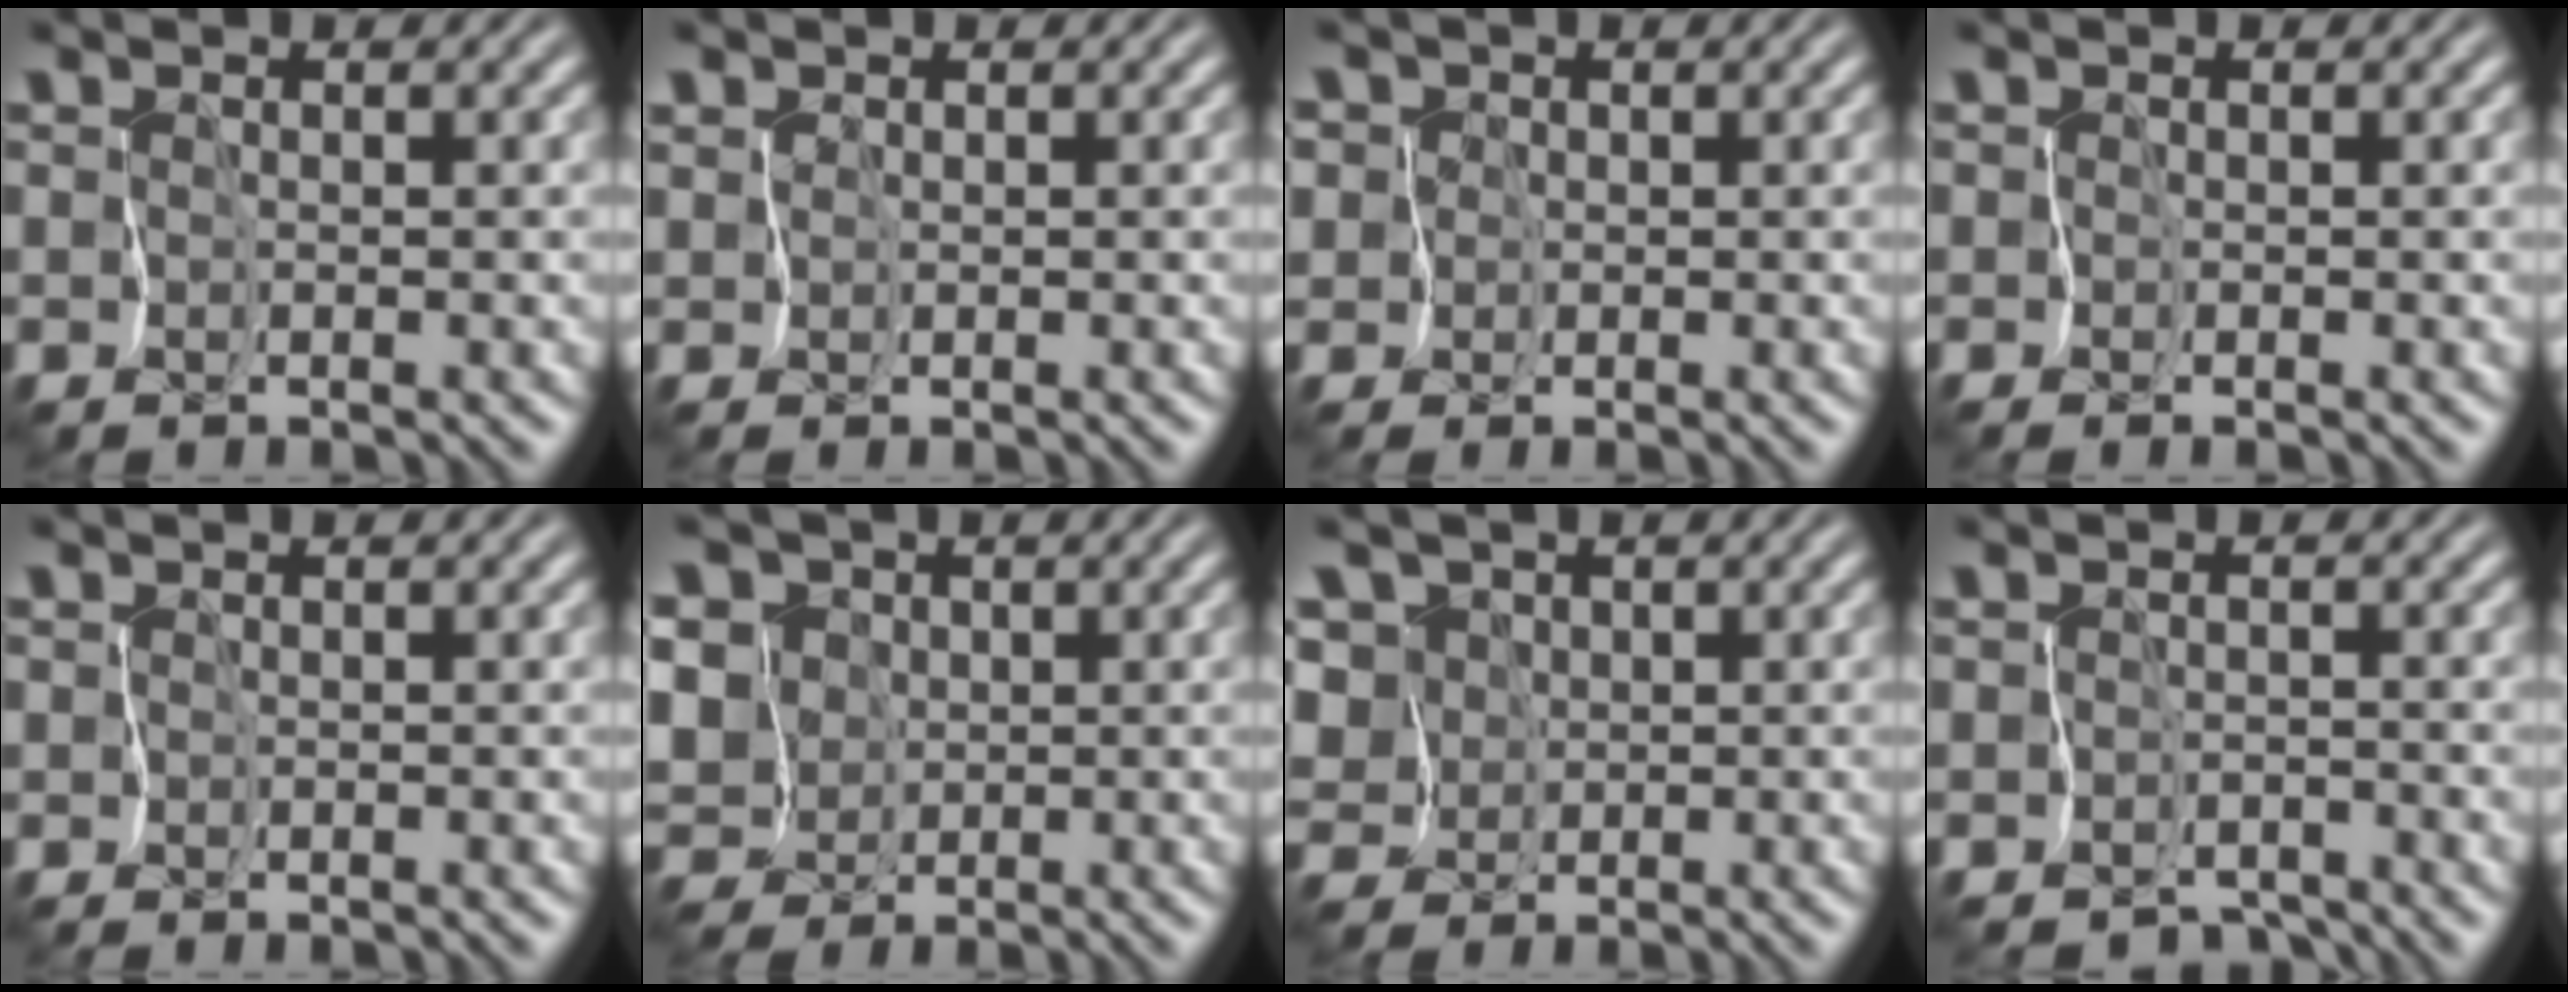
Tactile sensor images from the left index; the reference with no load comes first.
{"total": 0.6, "force": [0.4, 0.4, -0.1], "torque": [0.003, 0.000, 0.007]}
{"total": 3.7, "force": [1.0, 3.4, 1.1], "torque": [-0.023, 0.026, -0.003]}
{"total": 0.0}
{"total": 0.0}
{"total": 8.3, "force": [1.1, 7.1, 4.0], "torque": [-0.084, 0.027, -0.024]}
{"total": 6.1, "force": [1.5, 5.2, 2.9], "torque": [-0.049, 0.027, -0.007]}
{"total": 2.6, "force": [-2.4, 1.0, 0.3], "torque": [0.014, -0.009, -0.042]}